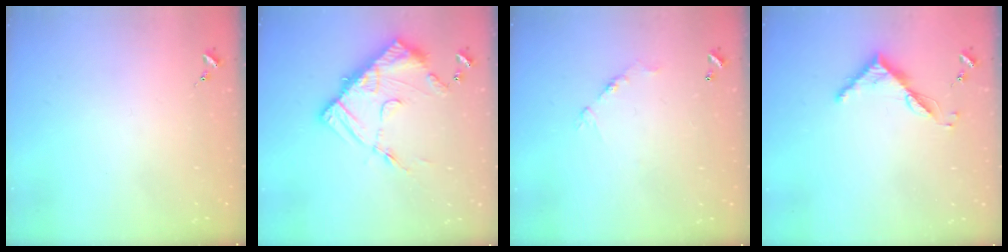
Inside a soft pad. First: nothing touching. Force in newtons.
{"total": 16.0, "press": 15.9, "slide": 1.5}
{"total": 7.7, "press": 7.7, "slide": 0.4}
{"total": 6.4, "press": 6.3, "slide": 0.6}